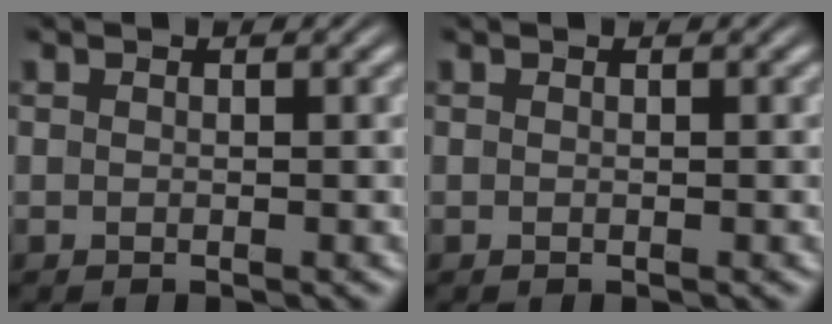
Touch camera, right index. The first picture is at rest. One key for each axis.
{"total": 0.0}